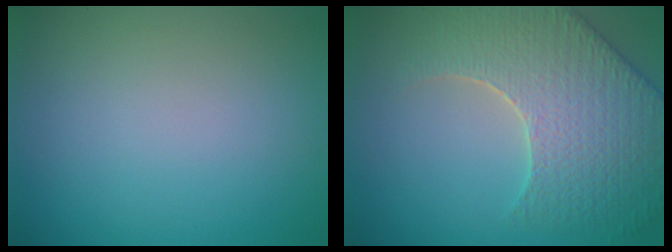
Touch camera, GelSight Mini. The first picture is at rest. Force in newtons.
{"total": 7.1, "press": 5.9, "slide": 3.9}